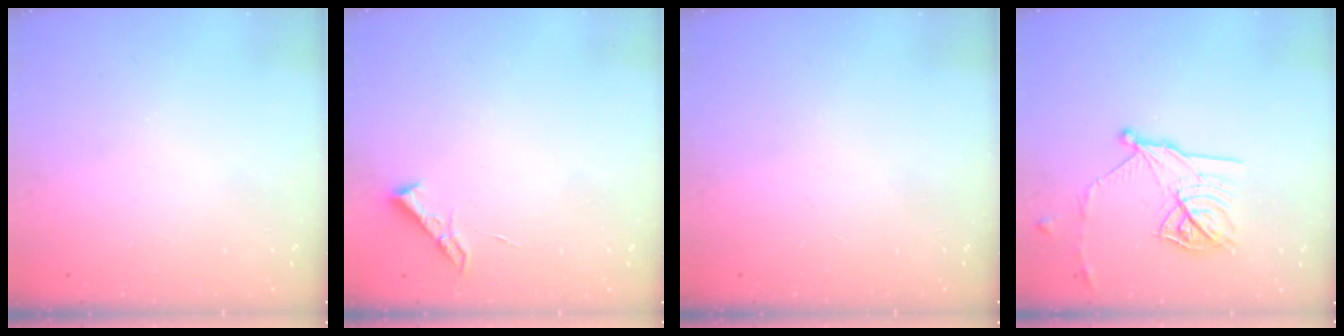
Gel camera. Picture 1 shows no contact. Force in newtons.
{"total": 4.3, "press": 4.2, "slide": 0.7}
{"total": 0.0}
{"total": 14.7, "press": 14.7, "slide": 0.6}